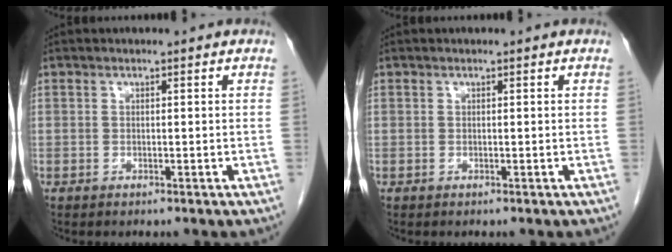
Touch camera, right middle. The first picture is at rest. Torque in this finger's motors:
{"motor_torque": [0.09, -0.31, 0.00, -0.01]}